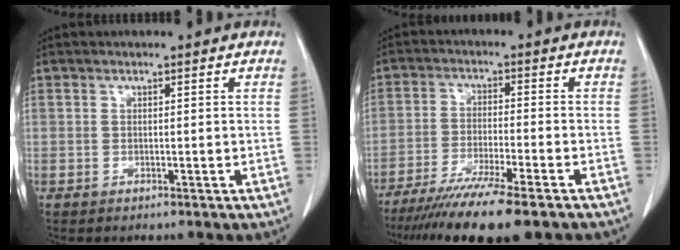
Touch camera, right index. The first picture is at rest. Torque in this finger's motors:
{"motor_torque": [1.36, -0.78, 0.79, 0.21]}